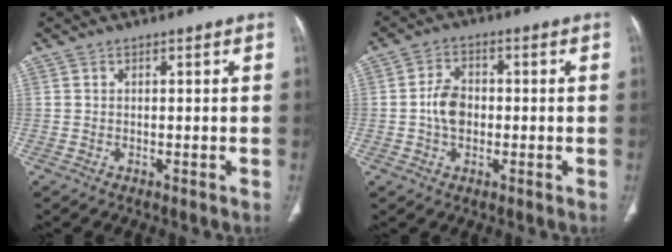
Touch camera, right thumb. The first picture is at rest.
{"total": 5.8, "force": [-0.6, 4.2, 3.9], "torque": [-0.059, 0.012, -0.015]}